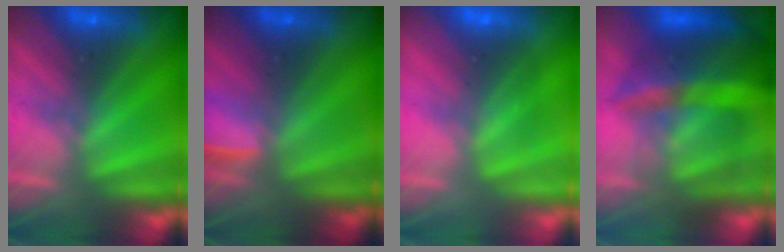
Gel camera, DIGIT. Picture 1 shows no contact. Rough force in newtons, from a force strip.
{"total": 1.4}
{"total": 2.7}
{"total": 10.1}